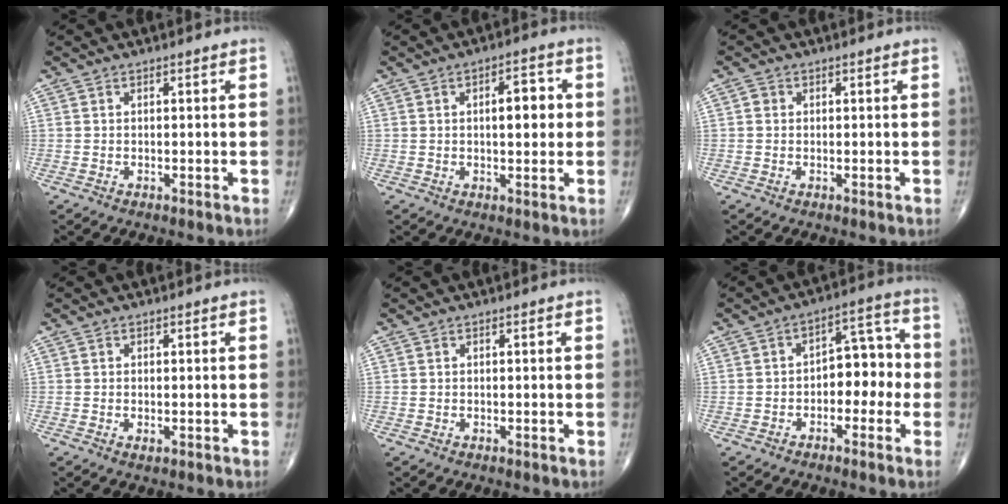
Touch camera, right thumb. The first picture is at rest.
{"total": 6.3, "force": [0.7, 2.8, 5.6], "torque": [-0.066, 0.004, 0.007]}
{"total": 1.0, "force": [0.1, 0.9, 0.3], "torque": [-0.001, 0.002, 0.000]}
{"total": 0.7, "force": [-0.2, 0.3, 0.6], "torque": [-0.009, -0.004, -0.005]}
{"total": 0.0}
{"total": 8.5, "force": [-1.7, 5.4, 6.4], "torque": [-0.054, 0.041, -0.035]}